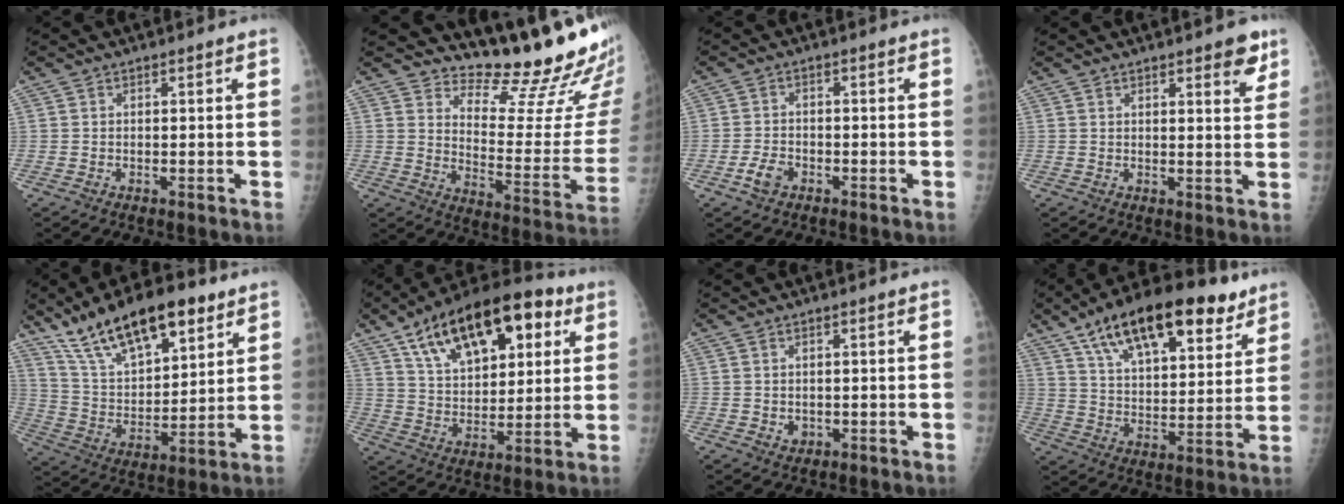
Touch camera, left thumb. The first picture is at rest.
{"total": 19.5, "force": [17.9, 3.6, 6.9], "torque": [-0.055, -0.179, 0.234]}
{"total": 3.4, "force": [-1.8, 2.2, 1.9], "torque": [-0.035, 0.010, -0.033]}
{"total": 4.7, "force": [3.0, 1.5, 3.4], "torque": [-0.029, -0.016, 0.034]}
{"total": 20.4, "force": [13.2, 8.1, 13.2], "torque": [-0.194, -0.048, 0.239]}
{"total": 23.6, "force": [11.1, 12.1, 17.0], "torque": [-0.240, -0.010, 0.187]}
{"total": 1.6, "force": [-0.1, 1.4, 0.8], "torque": [-0.008, 0.000, 0.004]}
{"total": 24.0, "force": [14.6, 10.2, 16.1], "torque": [-0.235, -0.030, 0.240]}